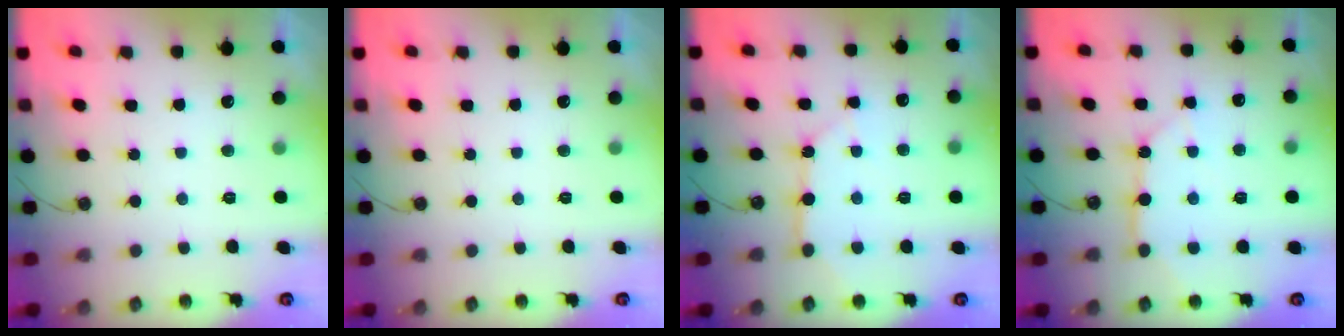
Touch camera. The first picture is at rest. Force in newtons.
{"total": 0.0}
{"total": 9.5, "press": 9.5, "slide": 0.9}
{"total": 10.1, "press": 10.0, "slide": 0.7}